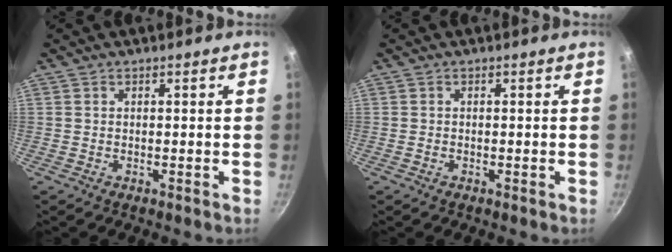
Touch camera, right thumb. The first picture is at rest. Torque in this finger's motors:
{"motor_torque": [1.92, 1.43, 0.03, 0.20, -0.02]}